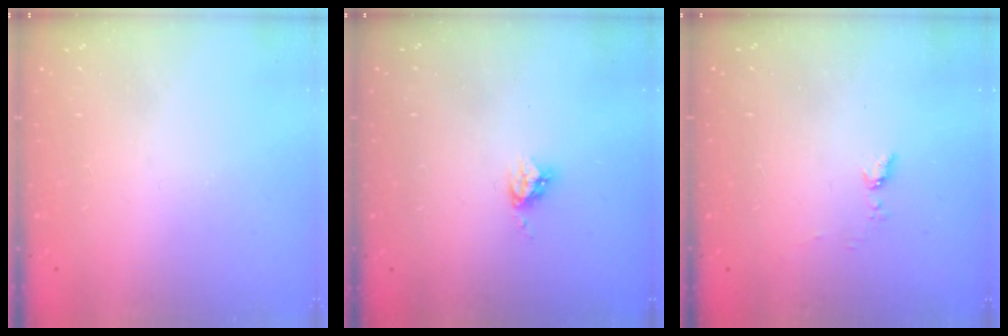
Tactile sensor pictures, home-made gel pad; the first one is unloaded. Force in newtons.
{"total": 4.0, "press": 4.0, "slide": 0.0}
{"total": 5.6, "press": 5.5, "slide": 0.5}